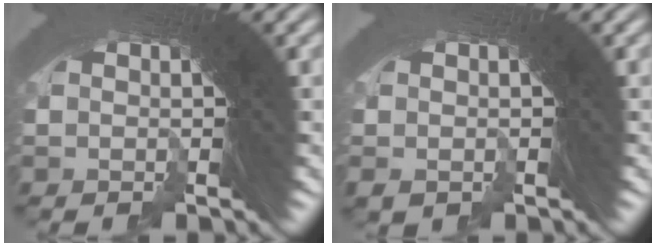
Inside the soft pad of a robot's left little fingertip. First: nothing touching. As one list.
[{"total": 0.7, "force": [-0.4, 0.4, -0.3], "torque": [-0.001, -0.006, -0.002]}]